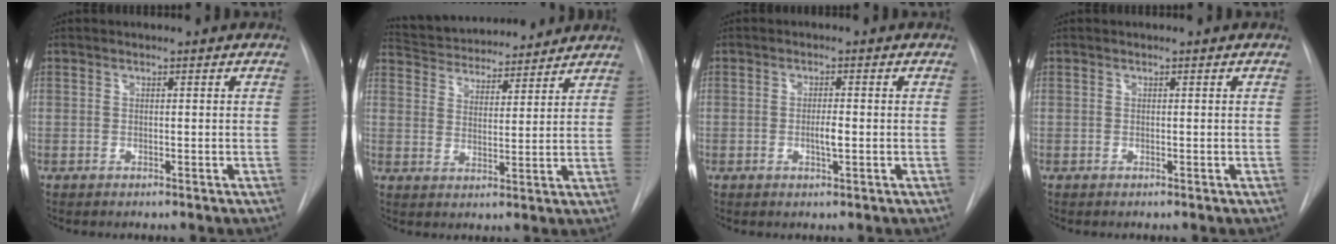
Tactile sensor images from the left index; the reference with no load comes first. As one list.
[{"total": 14.7, "force": [13.7, 3.3, 4.2], "torque": [-0.071, 0.020, 0.209]}, {"total": 2.3, "force": [-1.3, 0.2, 1.9], "torque": [-0.036, -0.007, -0.020]}, {"total": 0.0}]